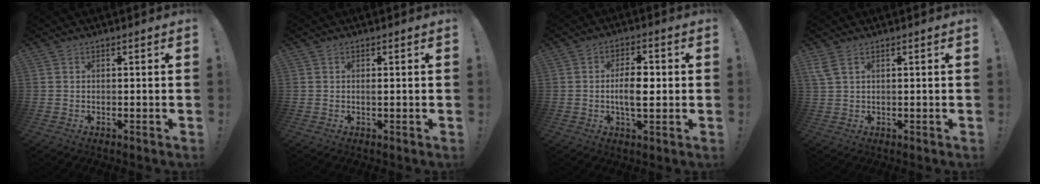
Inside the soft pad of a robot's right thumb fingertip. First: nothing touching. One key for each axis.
{"total": 0.5, "fx": 0.0, "fy": 0.0, "fz": 0.5, "tx": -0.004, "ty": -0.003, "tz": -0.002}
{"total": 8.0, "fx": -0.6, "fy": 3.7, "fz": 7.1, "tx": -0.117, "ty": 0.002, "tz": -0.018}
{"total": 3.2, "fx": 1.6, "fy": 1.1, "fz": 2.6, "tx": -0.054, "ty": 0.001, "tz": 0.032}